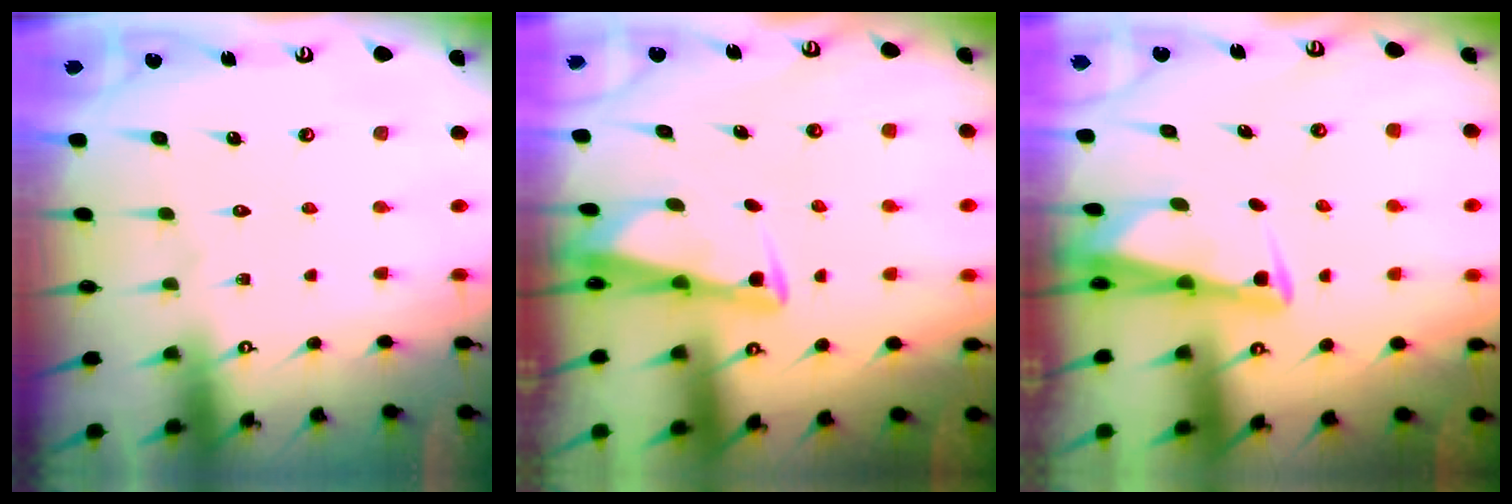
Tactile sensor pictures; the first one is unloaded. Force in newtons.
{"total": 3.0, "press": 2.9, "slide": 0.3}
{"total": 2.9, "press": 2.9, "slide": 0.2}